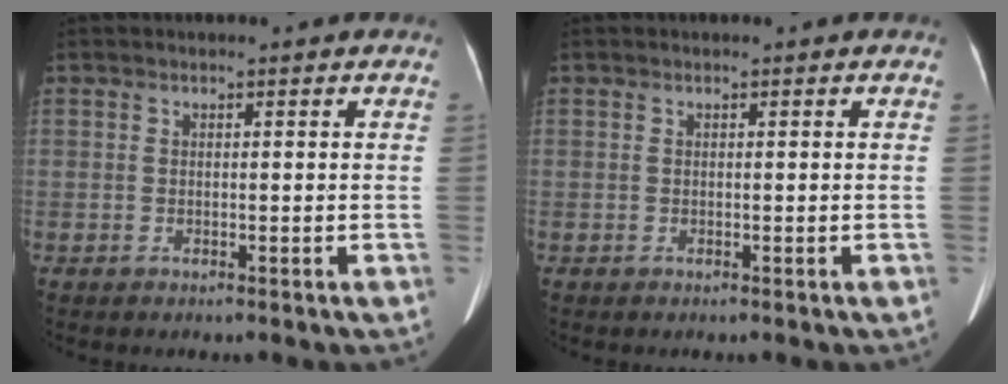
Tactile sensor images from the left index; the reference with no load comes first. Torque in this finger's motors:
{"motor_torque": [0.00, 0.00, 0.00, 0.00]}